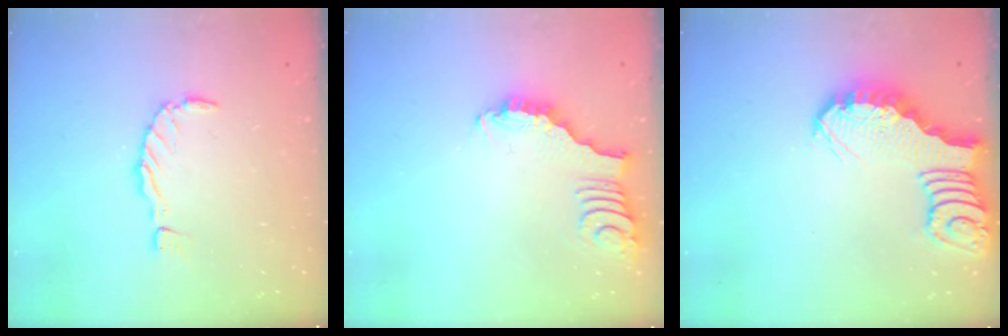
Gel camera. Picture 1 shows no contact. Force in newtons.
{"total": 3.1, "press": 3.0, "slide": 0.7}
{"total": 3.0, "press": 3.0, "slide": 0.3}